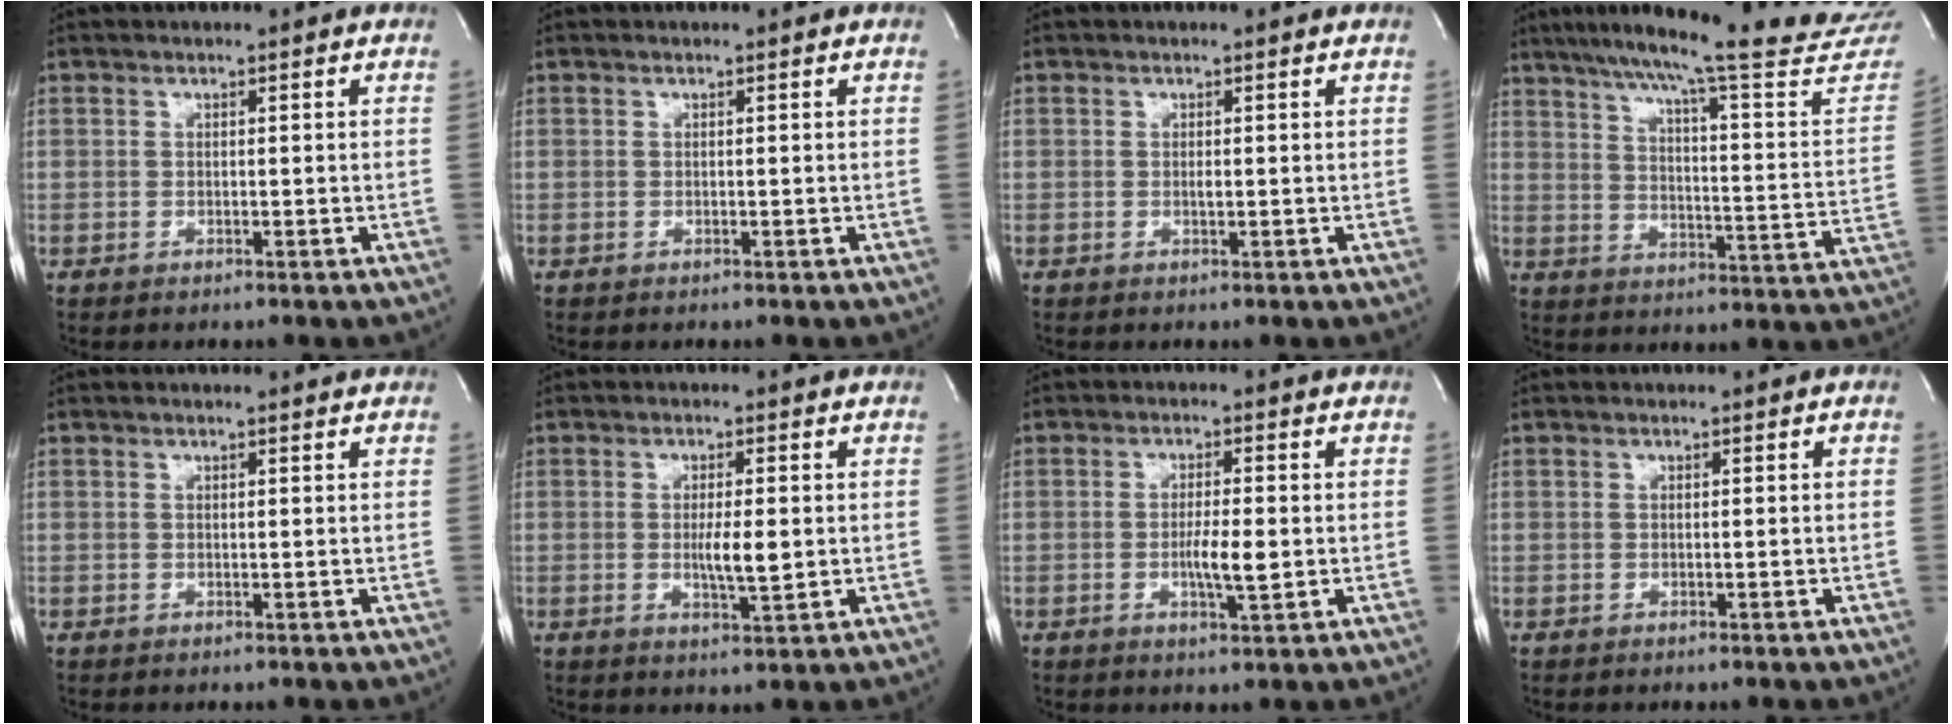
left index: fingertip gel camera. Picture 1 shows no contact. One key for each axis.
{"total": 0.0}
{"total": 0.5, "fx": -0.2, "fy": 0.1, "fz": 0.5, "tx": -0.013, "ty": -0.004, "tz": -0.005}
{"total": 27.9, "fx": 25.1, "fy": 0.8, "fz": 12.3, "tx": -0.190, "ty": -0.086, "tz": 0.311}
{"total": 2.3, "fx": 2.2, "fy": 0.4, "fz": 0.5, "tx": -0.013, "ty": 0.007, "tz": 0.013}
{"total": 4.2, "fx": -0.3, "fy": 0.7, "fz": 4.1, "tx": -0.074, "ty": -0.009, "tz": -0.005}
{"total": 4.2, "fx": -0.8, "fy": 0.5, "fz": 4.1, "tx": -0.074, "ty": -0.008, "tz": -0.013}
{"total": 0.0}